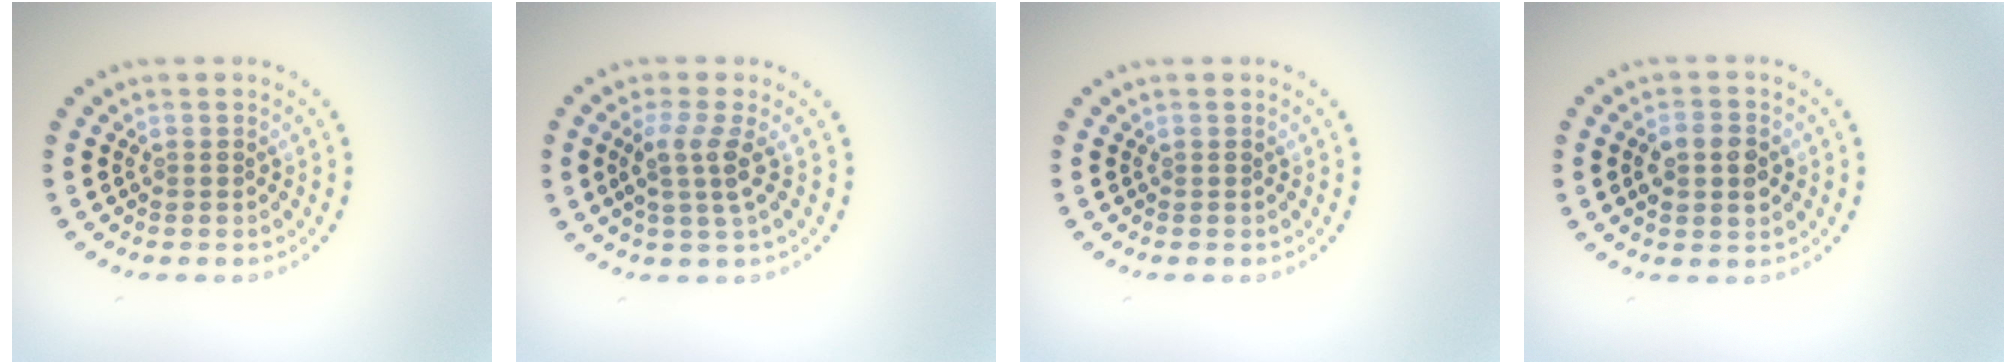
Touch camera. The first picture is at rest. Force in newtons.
{"total": 2.7, "press": 2.1, "slide": 1.7}
{"total": 0.0}
{"total": 3.5, "press": 3.5, "slide": 0.2}